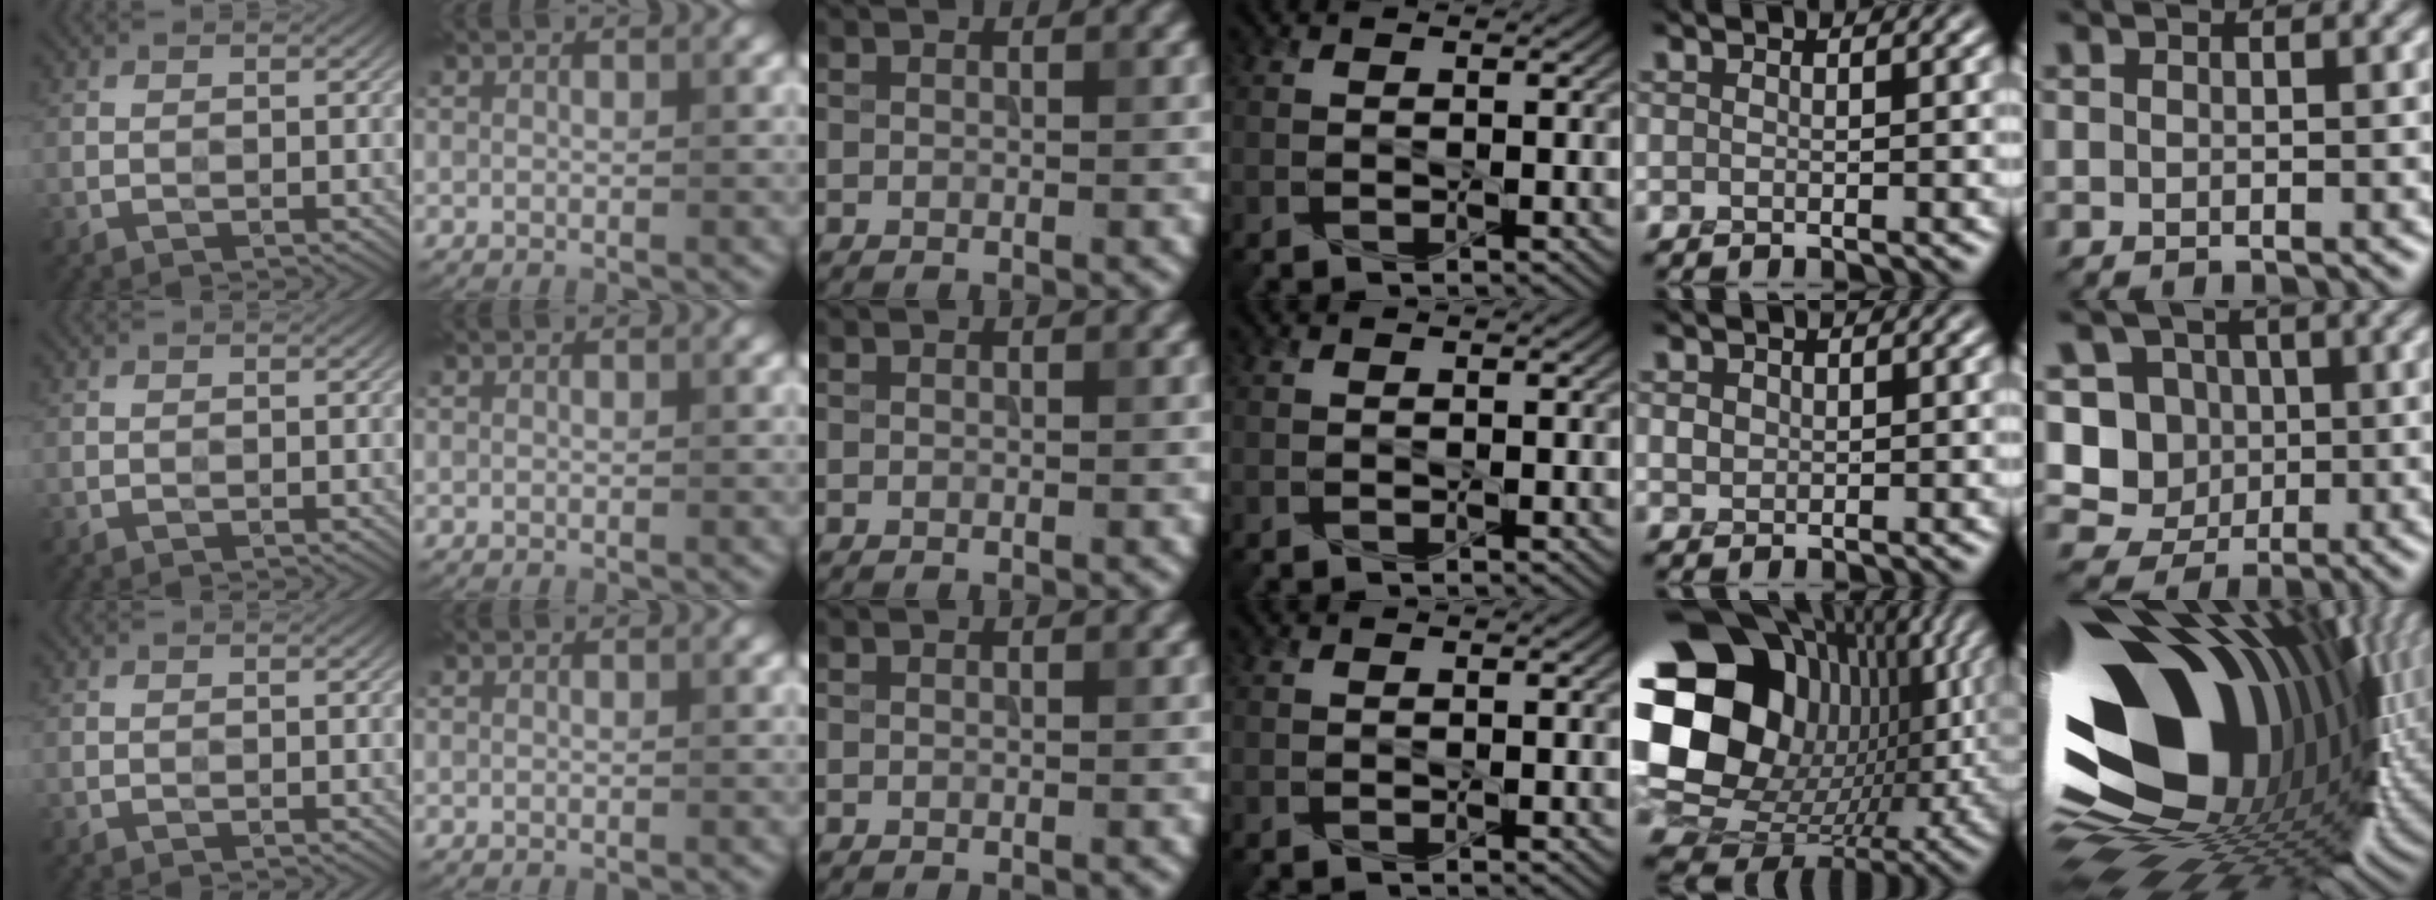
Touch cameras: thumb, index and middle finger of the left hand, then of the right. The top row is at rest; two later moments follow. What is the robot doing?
{"motion": "press", "object": "stapler"}